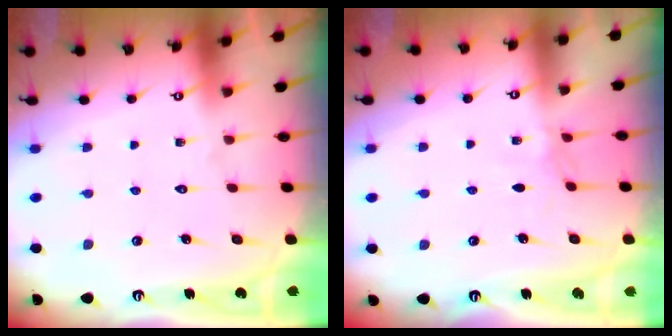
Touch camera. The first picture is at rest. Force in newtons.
{"total": 2.9, "press": 2.9, "slide": 0.5}